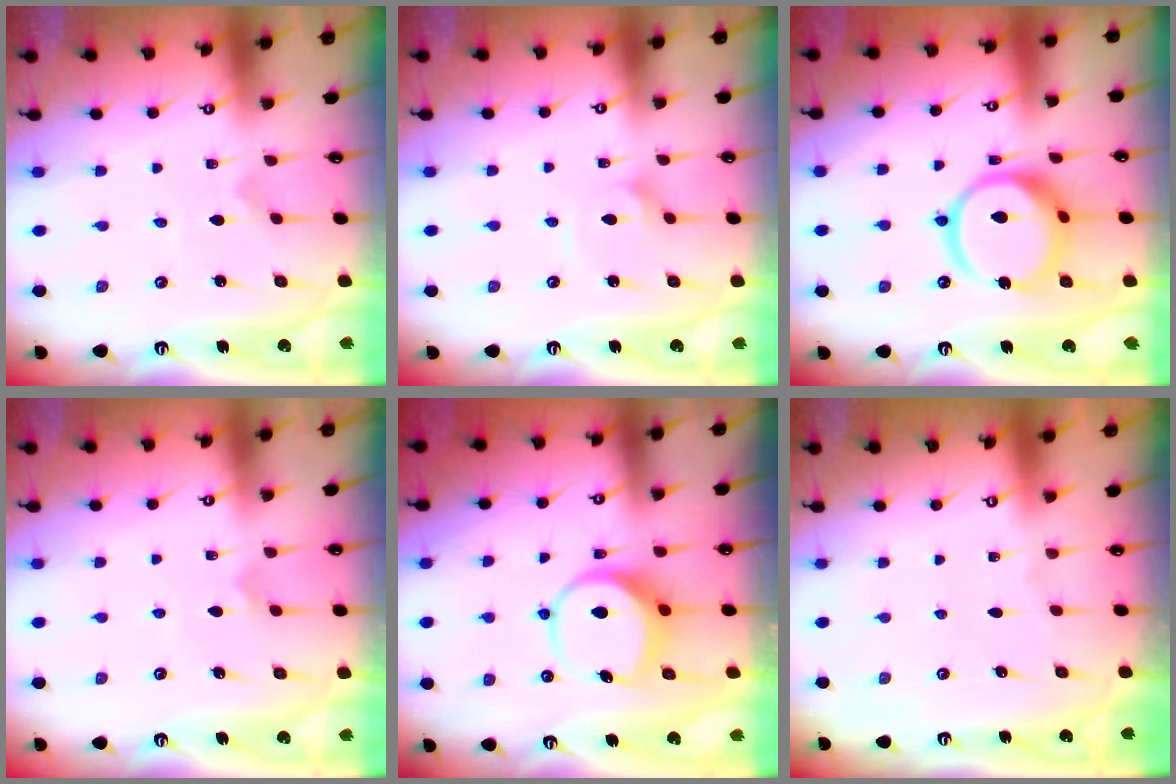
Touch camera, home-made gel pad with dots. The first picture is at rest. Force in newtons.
{"total": 2.0, "press": 2.0, "slide": 0.1}
{"total": 16.0, "press": 15.9, "slide": 1.9}
{"total": 3.9, "press": 3.9, "slide": 0.5}
{"total": 8.3, "press": 8.2, "slide": 1.0}
{"total": 0.0}